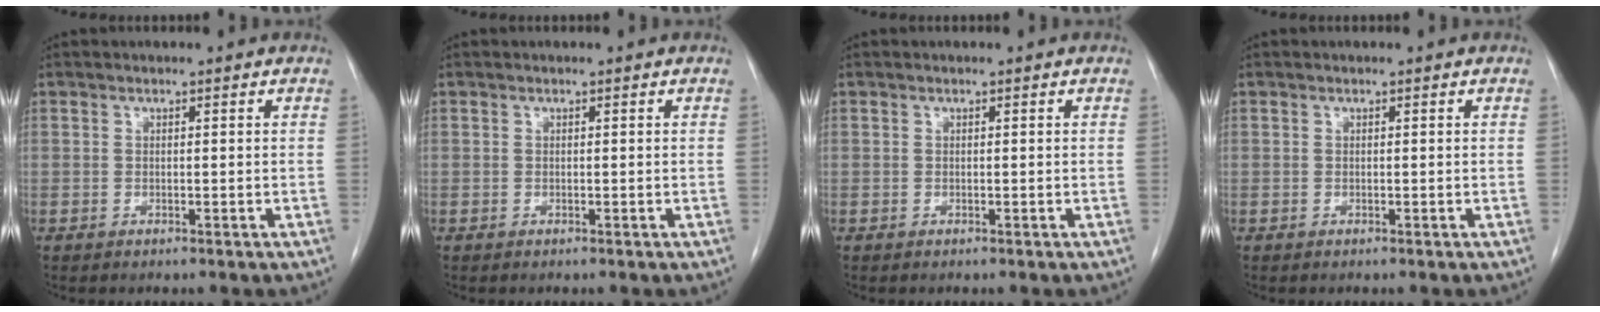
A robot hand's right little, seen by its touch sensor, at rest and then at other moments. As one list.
[{"total": 0.0}, {"total": 0.0}, {"total": 0.0}]